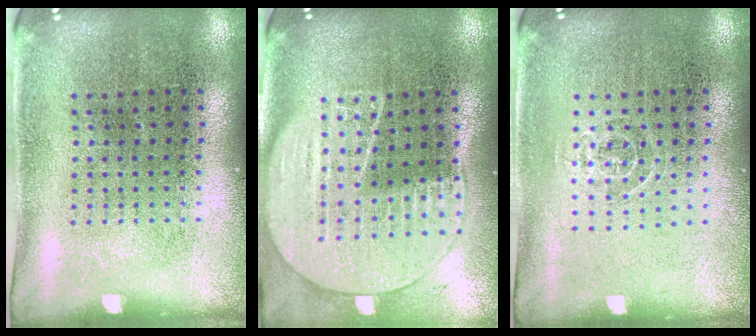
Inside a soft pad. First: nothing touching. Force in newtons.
{"total": 2.0, "press": 1.8, "slide": 0.8}
{"total": 0.8, "press": 0.5, "slide": 0.6}